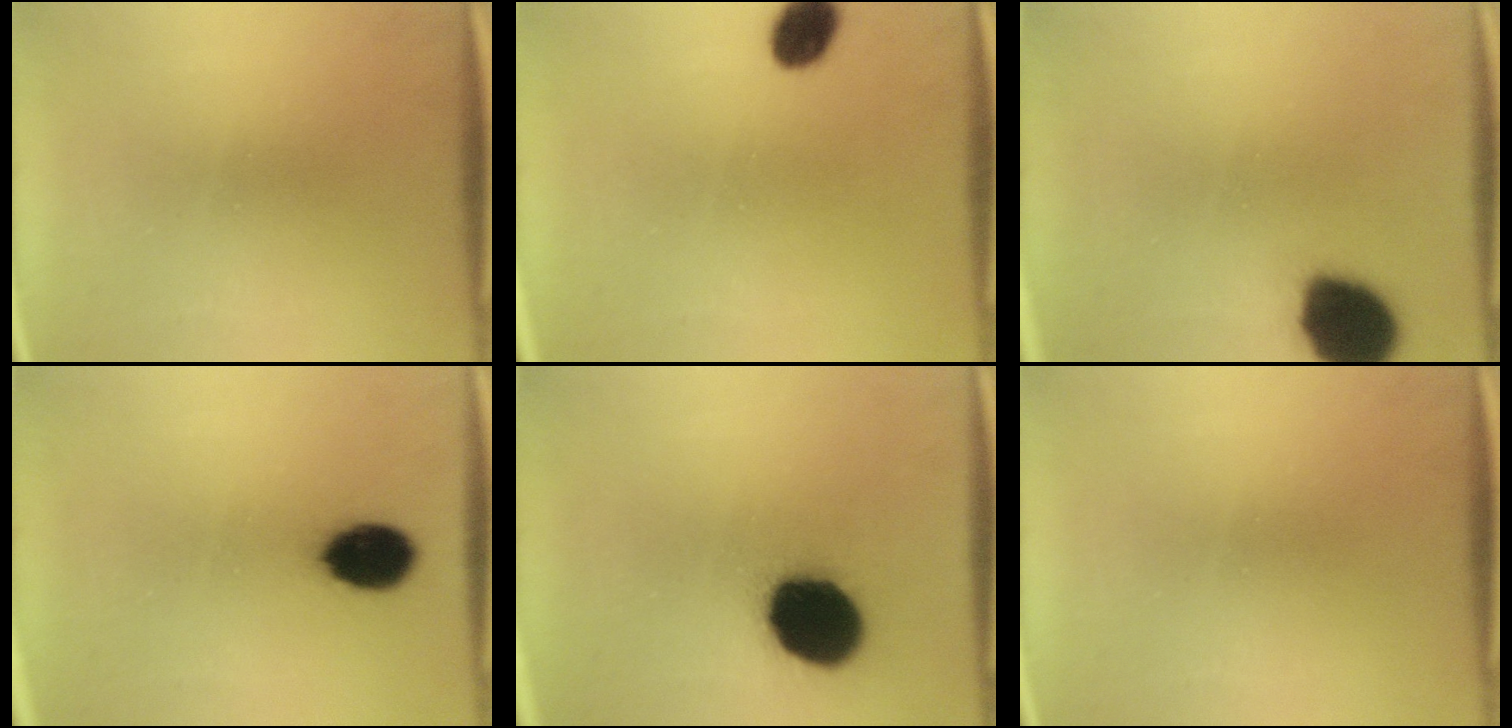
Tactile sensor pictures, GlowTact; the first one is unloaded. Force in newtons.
{"total": 5.7}
{"total": 13.9}
{"total": 8.7}
{"total": 17.8}
{"total": 0.0}